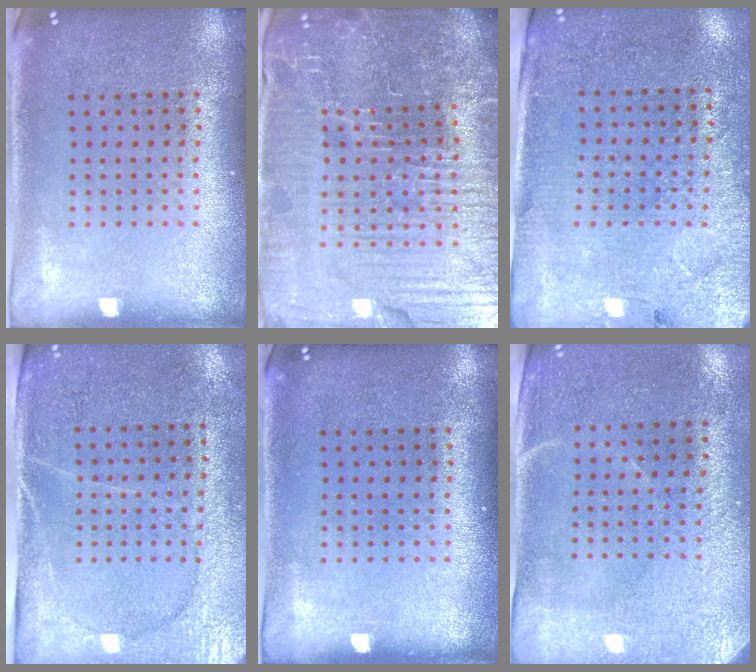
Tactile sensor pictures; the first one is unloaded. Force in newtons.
{"total": 7.2, "press": 6.3, "slide": 3.4}
{"total": 2.8, "press": 2.6, "slide": 1.1}
{"total": 2.9, "press": 2.6, "slide": 1.3}
{"total": 0.0}
{"total": 2.9, "press": 2.5, "slide": 1.4}